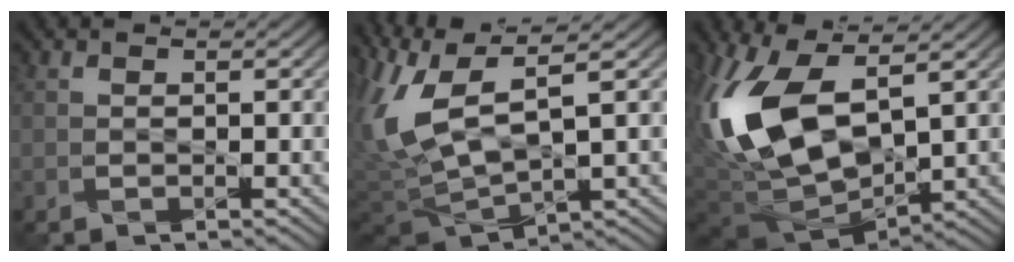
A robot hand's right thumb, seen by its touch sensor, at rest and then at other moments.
{"total": 13.6, "force": [1.5, 4.7, 12.6], "torque": [-0.304, 0.004, 0.037]}
{"total": 16.4, "force": [1.6, 7.4, 14.6], "torque": [-0.328, -0.001, 0.032]}